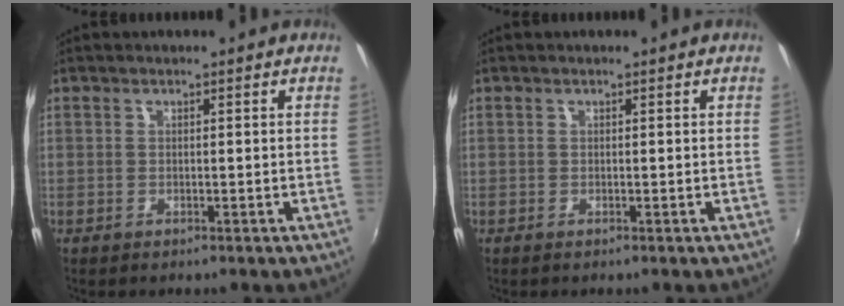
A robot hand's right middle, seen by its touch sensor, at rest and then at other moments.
{"total": 0.0}